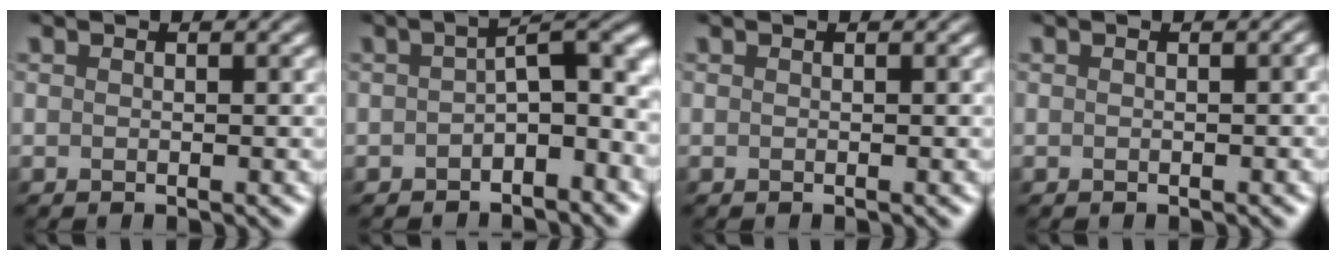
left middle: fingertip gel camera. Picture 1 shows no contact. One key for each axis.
{"total": 4.1, "fx": -1.8, "fy": 1.6, "fz": 3.3, "tx": -0.039, "ty": 0.011, "tz": -0.039}
{"total": 0.0}
{"total": 1.1, "fx": -0.4, "fy": 0.5, "fz": 0.9, "tx": -0.005, "ty": 0.008, "tz": -0.009}